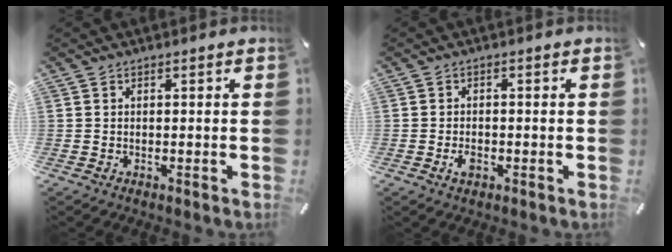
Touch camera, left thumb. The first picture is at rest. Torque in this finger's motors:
{"motor_torque": [0.12, 1.09, -0.01, 0.05, 0.02]}